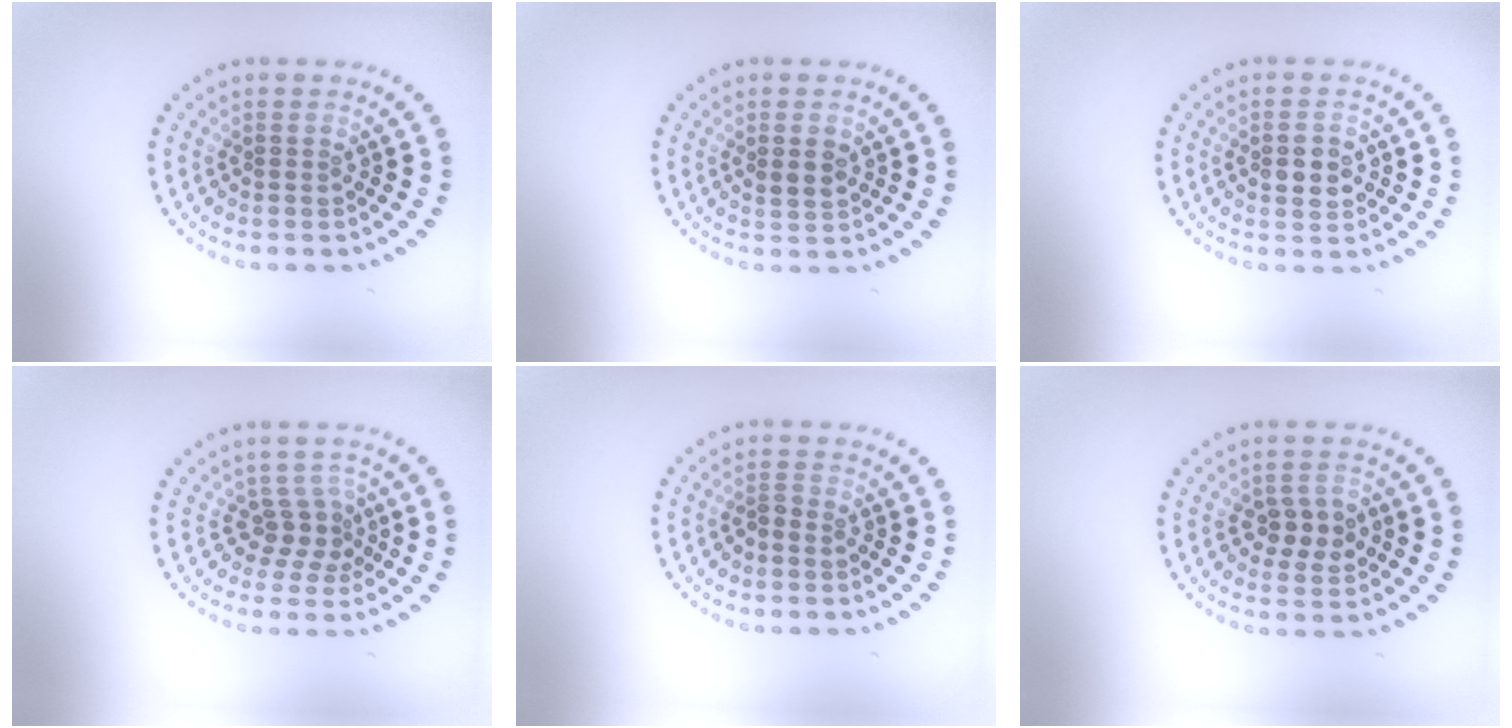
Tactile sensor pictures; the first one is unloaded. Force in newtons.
{"total": 1.8, "press": 1.7, "slide": 0.4}
{"total": 2.4, "press": 2.3, "slide": 0.2}
{"total": 2.4, "press": 1.7, "slide": 1.8}
{"total": 1.0, "press": 0.8, "slide": 0.6}
{"total": 2.8, "press": 2.8, "slide": 0.3}